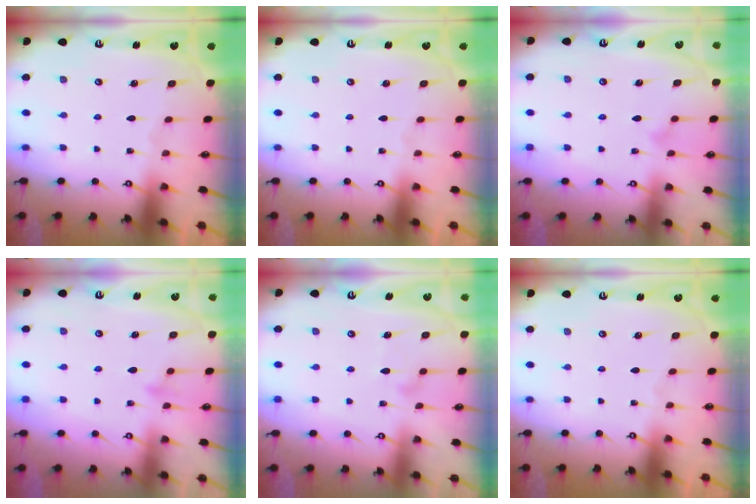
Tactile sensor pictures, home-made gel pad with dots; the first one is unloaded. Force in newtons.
{"total": 0.0}
{"total": 6.1, "press": 6.1, "slide": 0.3}
{"total": 7.5, "press": 7.5, "slide": 0.6}
{"total": 8.1, "press": 8.1, "slide": 0.5}
{"total": 0.0}